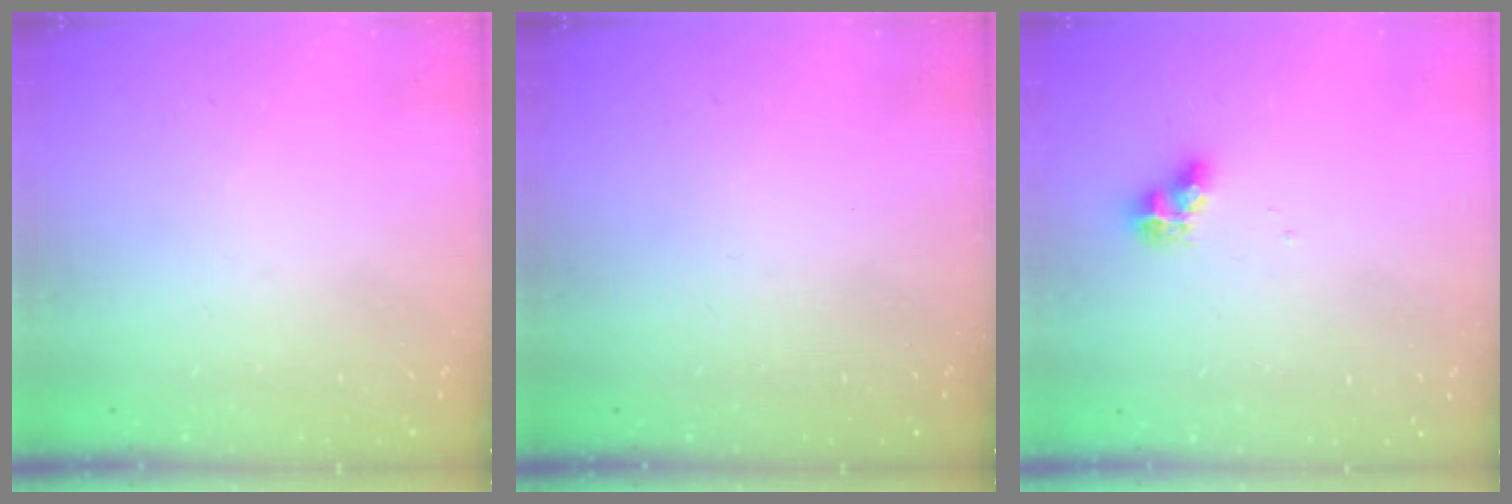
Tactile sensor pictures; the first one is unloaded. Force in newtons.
{"total": 0.0}
{"total": 7.8, "press": 7.7, "slide": 0.9}